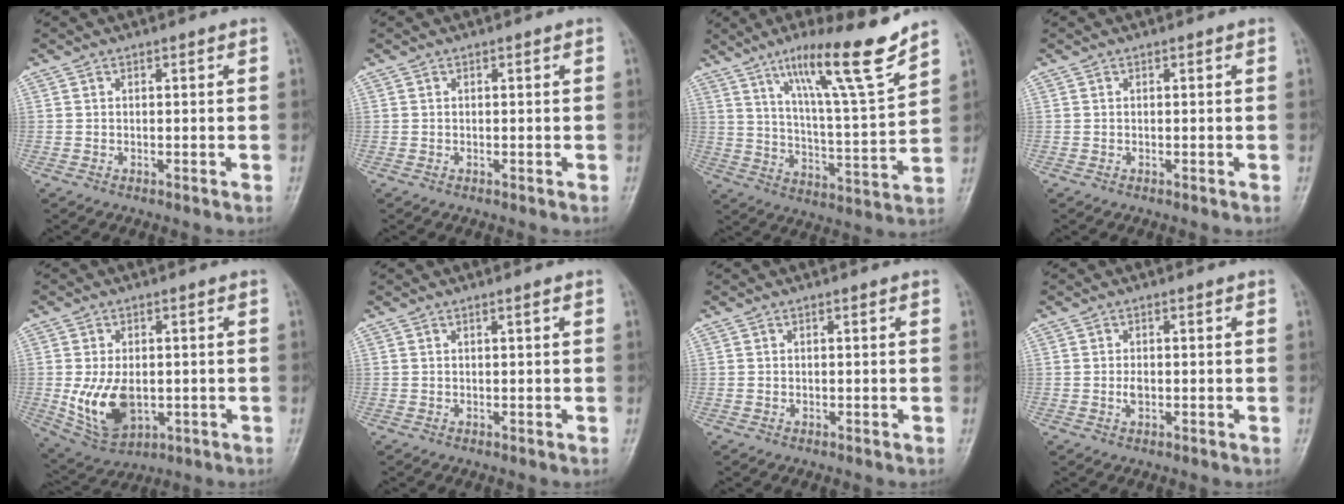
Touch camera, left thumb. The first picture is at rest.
{"total": 0.0}
{"total": 16.6, "force": [11.5, 1.0, 12.0], "torque": [-0.180, -0.069, 0.189]}
{"total": 0.0}
{"total": 10.7, "force": [-1.3, 6.7, 8.2], "torque": [-0.140, -0.009, -0.005]}
{"total": 0.6, "force": [0.3, -0.1, 0.5], "torque": [-0.011, -0.001, 0.007]}
{"total": 0.0}
{"total": 1.7, "force": [-0.2, 1.0, 1.4], "torque": [-0.025, -0.001, -0.004]}